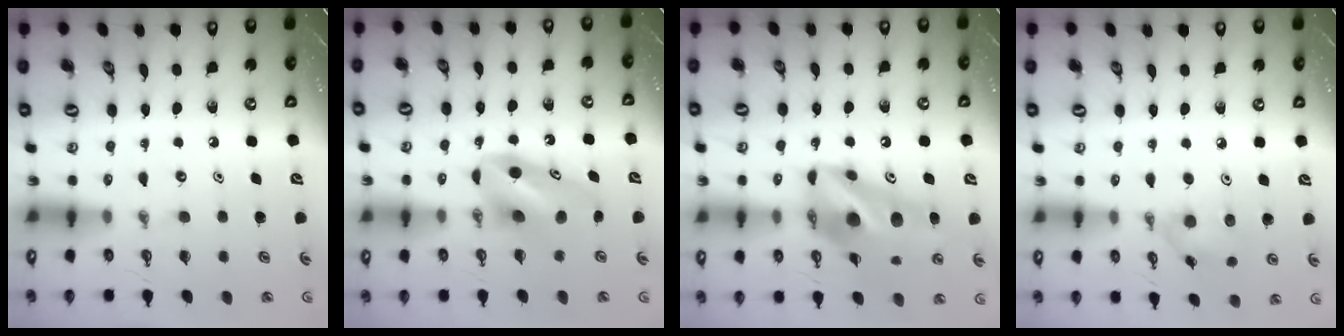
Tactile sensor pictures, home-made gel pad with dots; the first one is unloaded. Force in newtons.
{"total": 8.8, "press": 8.6, "slide": 1.4}
{"total": 14.5, "press": 14.4, "slide": 1.5}
{"total": 8.5, "press": 8.4, "slide": 0.4}